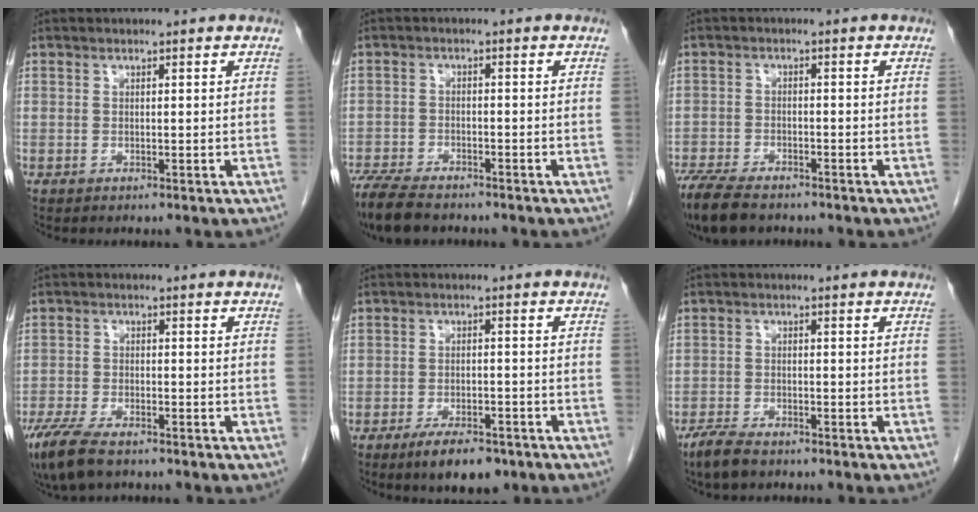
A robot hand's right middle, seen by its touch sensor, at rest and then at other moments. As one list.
[{"total": 8.5, "force": [-7.1, 2.5, 4.0], "torque": [-0.073, -0.017, -0.122]}, {"total": 9.3, "force": [-7.4, 3.2, 4.6], "torque": [-0.087, -0.017, -0.127]}, {"total": 8.4, "force": [-6.2, 2.7, 5.0], "torque": [-0.095, -0.017, -0.108]}, {"total": 7.1, "force": [-4.9, 2.4, 4.4], "torque": [-0.071, -0.005, -0.074]}, {"total": 4.5, "force": [-3.6, 1.4, 2.4], "torque": [-0.050, -0.006, -0.063]}]